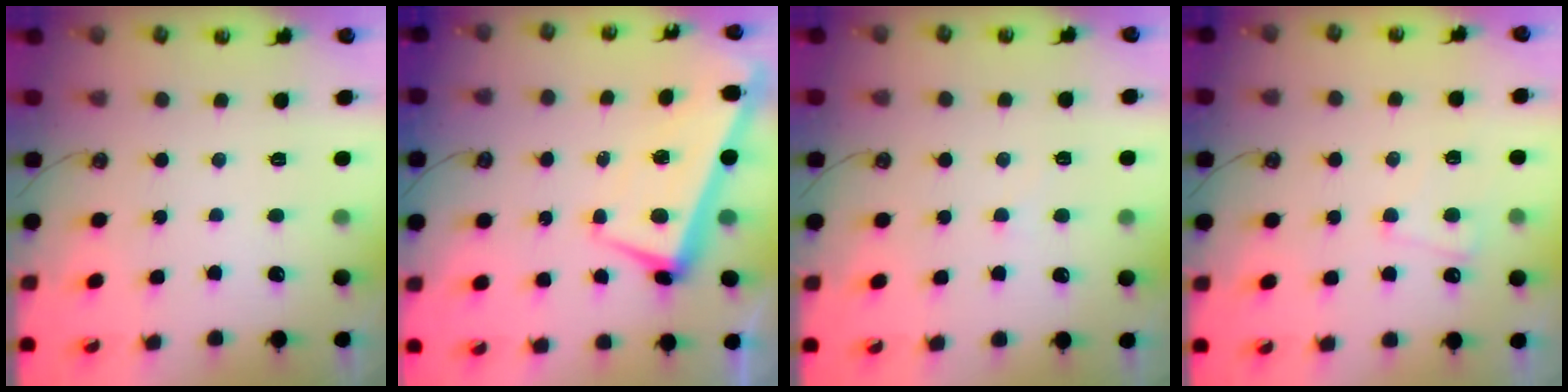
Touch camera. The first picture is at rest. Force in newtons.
{"total": 2.5, "press": 2.5, "slide": 0.4}
{"total": 3.0, "press": 3.0, "slide": 0.5}
{"total": 2.3, "press": 2.3, "slide": 0.5}